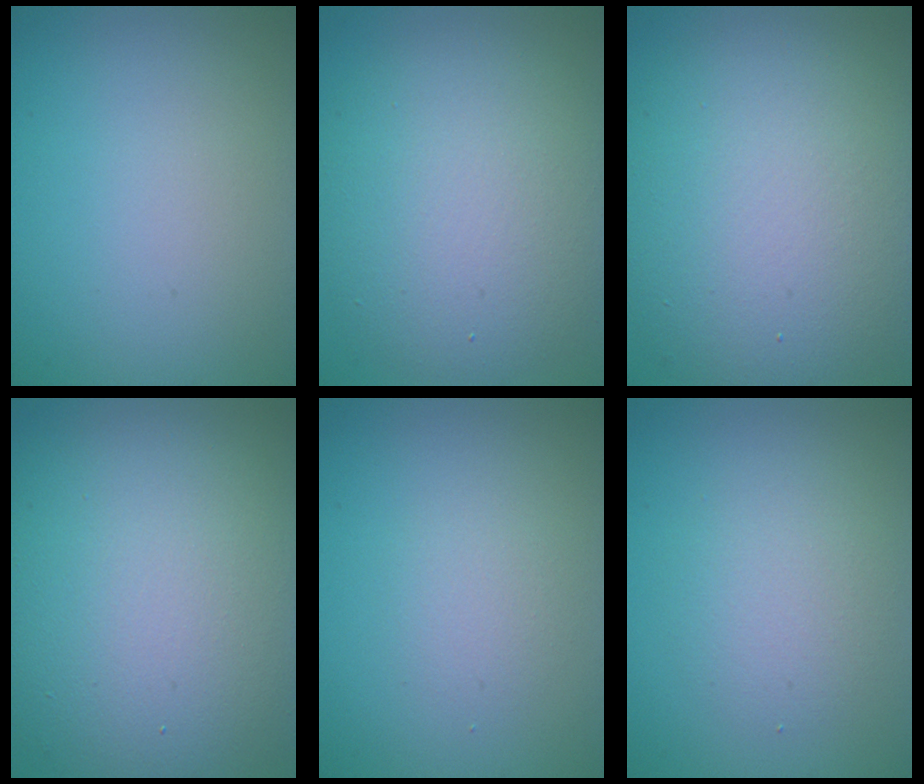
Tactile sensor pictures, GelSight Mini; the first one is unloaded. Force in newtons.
{"total": 8.5, "press": 8.5, "slide": 0.5}
{"total": 11.5, "press": 11.5, "slide": 0.3}
{"total": 13.2, "press": 13.2, "slide": 0.9}
{"total": 1.5, "press": 1.5, "slide": 0.1}
{"total": 2.7, "press": 2.7, "slide": 0.2}